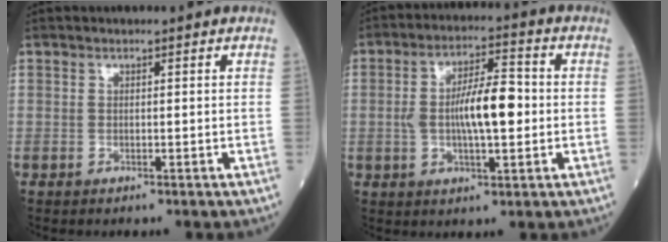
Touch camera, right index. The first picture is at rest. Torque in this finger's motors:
{"motor_torque": [0.46, -0.03, 0.22, 0.12]}